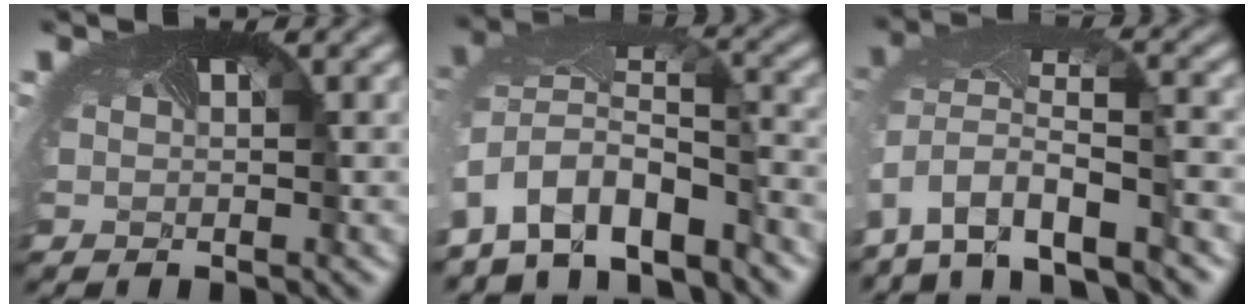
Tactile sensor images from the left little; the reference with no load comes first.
{"total": 8.3, "force": [-5.8, 3.5, 4.8], "torque": [-0.097, -0.019, -0.099]}
{"total": 9.3, "force": [-6.2, 3.8, 5.9], "torque": [-0.128, -0.018, -0.094]}